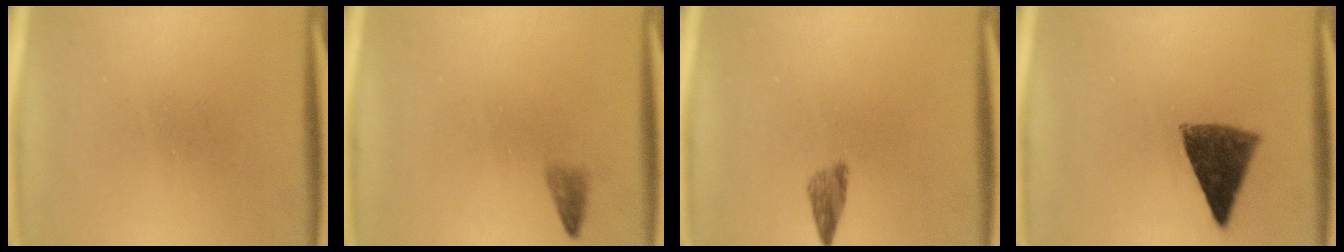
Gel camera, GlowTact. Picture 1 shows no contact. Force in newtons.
{"total": 1.2}
{"total": 2.1}
{"total": 8.8}